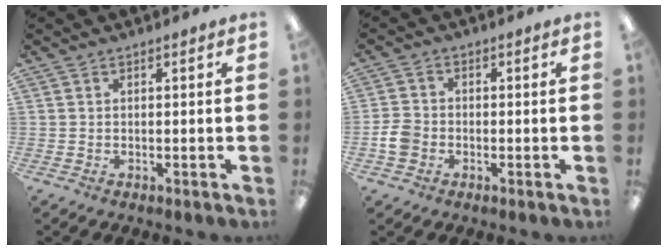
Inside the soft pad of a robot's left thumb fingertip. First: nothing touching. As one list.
[{"total": 4.7, "force": [-1.4, 3.9, 2.3], "torque": [-0.051, 0.008, -0.027]}]